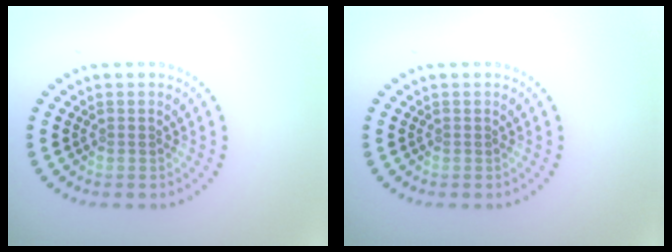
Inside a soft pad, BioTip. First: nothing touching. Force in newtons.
{"total": 0.0}